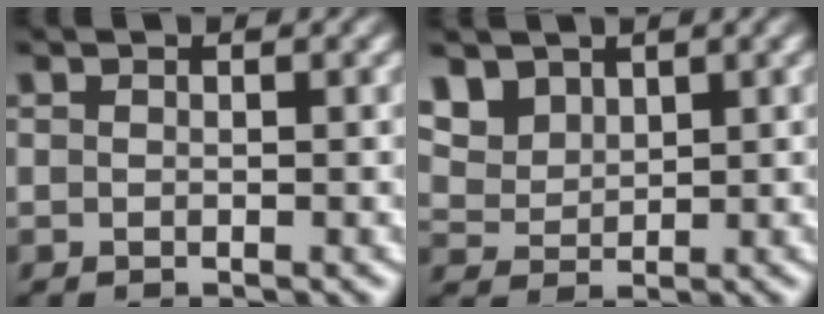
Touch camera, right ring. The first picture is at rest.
{"total": 4.6, "force": [2.1, 3.7, 1.6], "torque": [-0.051, -0.002, 0.044]}